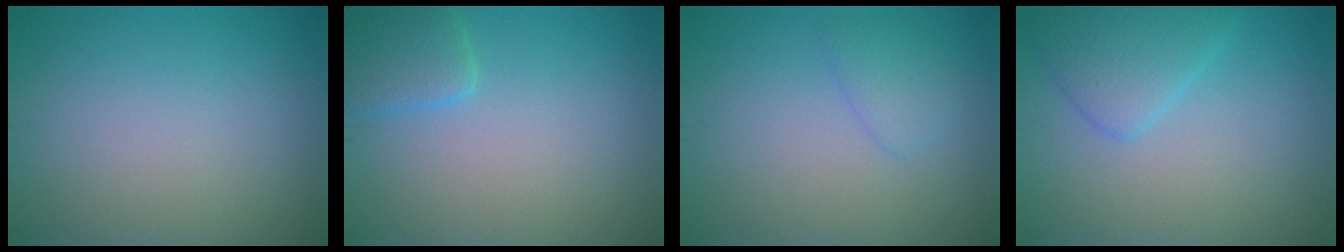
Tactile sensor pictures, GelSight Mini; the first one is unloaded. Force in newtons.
{"total": 2.6, "press": 2.6, "slide": 0.2}
{"total": 1.8, "press": 1.8, "slide": 0.1}
{"total": 3.3, "press": 3.3, "slide": 0.1}